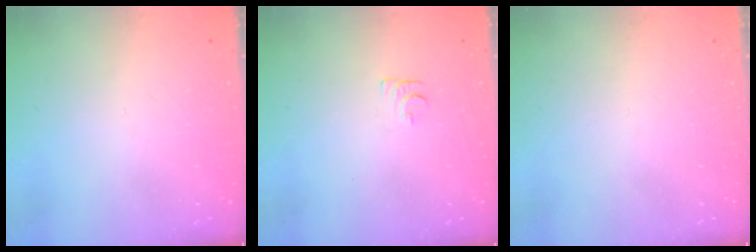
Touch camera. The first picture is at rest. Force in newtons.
{"total": 5.2, "press": 5.1, "slide": 0.6}
{"total": 1.8, "press": 1.7, "slide": 0.1}